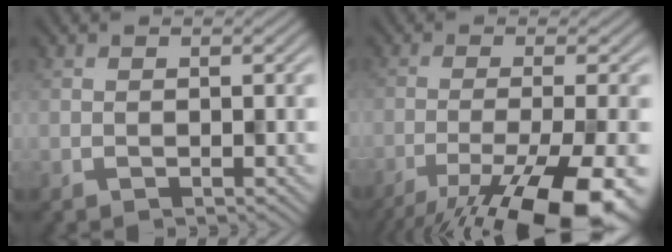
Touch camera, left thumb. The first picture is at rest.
{"total": 14.7, "force": [-9.9, 3.5, 10.3], "torque": [-0.159, -0.027, -0.138]}